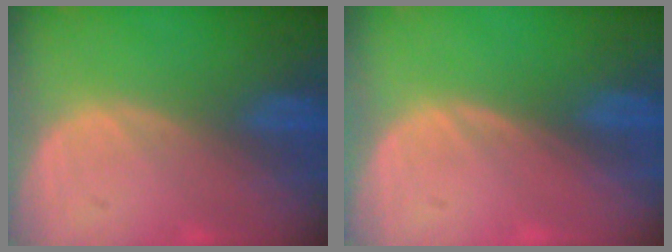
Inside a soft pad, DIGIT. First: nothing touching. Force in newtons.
{"total": 0.0}